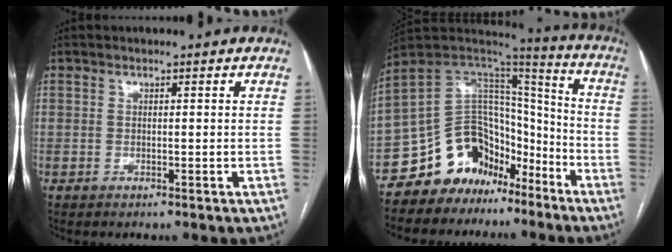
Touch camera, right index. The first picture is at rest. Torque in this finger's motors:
{"motor_torque": [0.12, -0.08, 0.01, -0.05]}